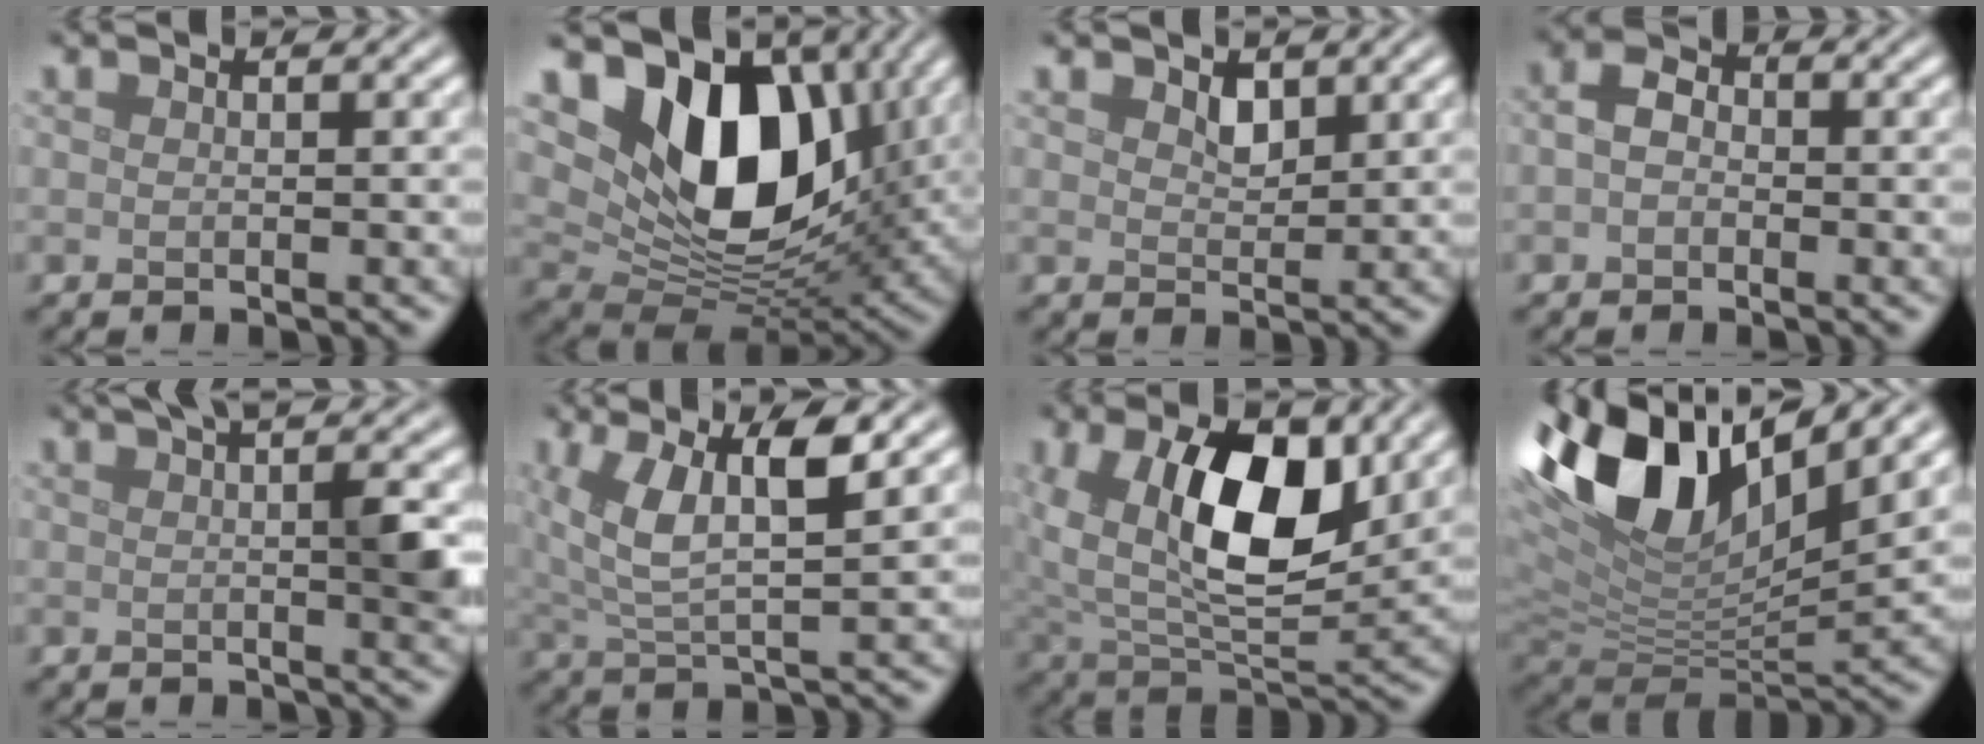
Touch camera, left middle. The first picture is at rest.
{"total": 12.4, "force": [4.0, 7.9, 8.7], "torque": [-0.147, -0.020, 0.074]}
{"total": 1.3, "force": [0.9, 0.8, 0.6], "torque": [-0.015, -0.005, 0.018]}
{"total": 2.1, "force": [-0.3, 1.6, 1.3], "torque": [-0.028, 0.002, -0.015]}
{"total": 4.8, "force": [1.3, 0.9, 4.5], "torque": [-0.061, 0.003, 0.019]}
{"total": 7.4, "force": [2.7, 2.9, 6.2], "torque": [-0.138, 0.006, 0.048]}
{"total": 11.4, "force": [3.1, 6.2, 9.0], "torque": [-0.149, -0.002, 0.046]}
{"total": 13.1, "force": [6.2, 6.6, 9.4], "torque": [-0.194, 0.021, 0.115]}